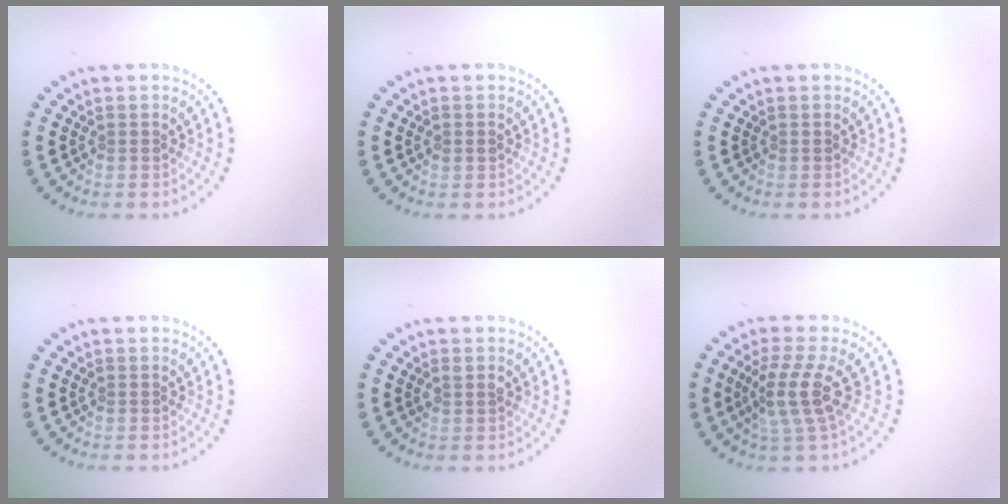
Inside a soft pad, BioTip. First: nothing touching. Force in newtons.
{"total": 1.1, "press": 1.1, "slide": 0.0}
{"total": 0.0}
{"total": 0.0}
{"total": 1.0, "press": 1.0, "slide": 0.3}
{"total": 3.5, "press": 3.0, "slide": 1.9}